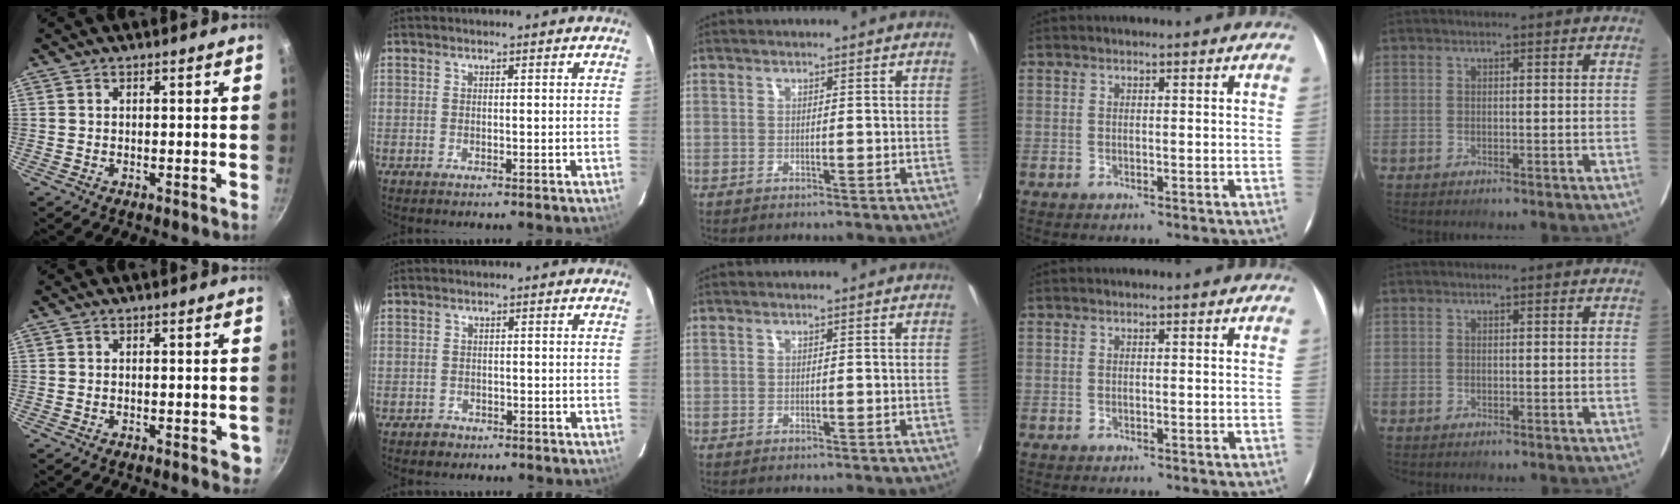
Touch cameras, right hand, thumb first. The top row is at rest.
{"thumb": {"total": 2.5, "force": [-0.8, 1.2, 2.1], "torque": [-0.020, -0.002, -0.011]}, "index": {"total": 2.0, "force": [-1.0, 1.8, 0.0], "torque": [-0.004, 0.005, -0.012]}}